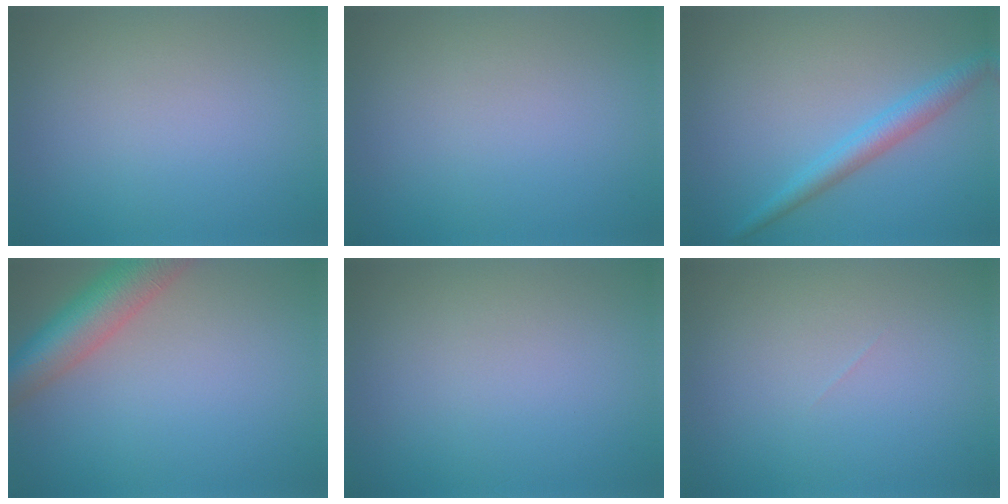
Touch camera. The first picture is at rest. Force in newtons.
{"total": 0.0}
{"total": 2.9, "press": 2.9, "slide": 0.1}
{"total": 6.2, "press": 6.2, "slide": 0.4}
{"total": 0.0}
{"total": 0.0}